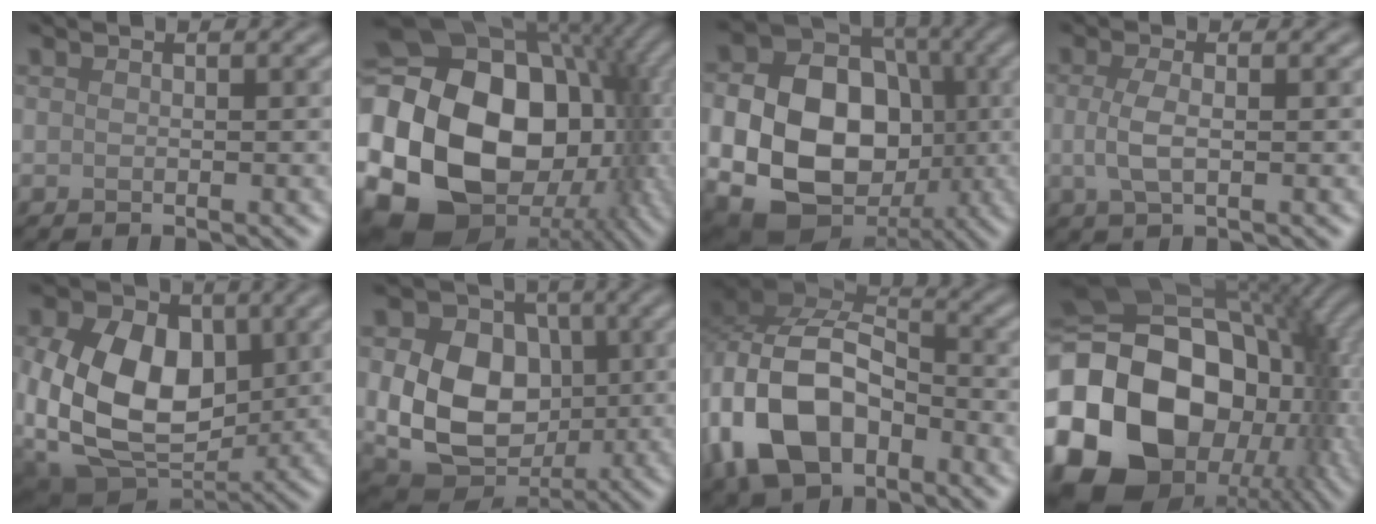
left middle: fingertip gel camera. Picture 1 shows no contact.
{"total": 22.3, "force": [-2.1, 16.8, 14.5], "torque": [-0.281, -0.018, -0.028]}
{"total": 16.5, "force": [-2.0, 13.2, 9.8], "torque": [-0.169, -0.016, -0.041]}
{"total": 2.5, "force": [0.0, 1.0, 2.3], "torque": [-0.054, -0.001, -0.004]}
{"total": 13.6, "force": [0.7, 9.7, 9.5], "torque": [-0.184, -0.014, 0.016]}
{"total": 10.6, "force": [-0.1, 8.1, 6.9], "torque": [-0.125, -0.014, 0.000]}
{"total": 10.9, "force": [-4.3, 6.8, 7.3], "torque": [-0.155, 0.003, -0.090]}
{"total": 21.6, "force": [-4.1, 15.7, 14.3], "torque": [-0.298, -0.009, -0.069]}